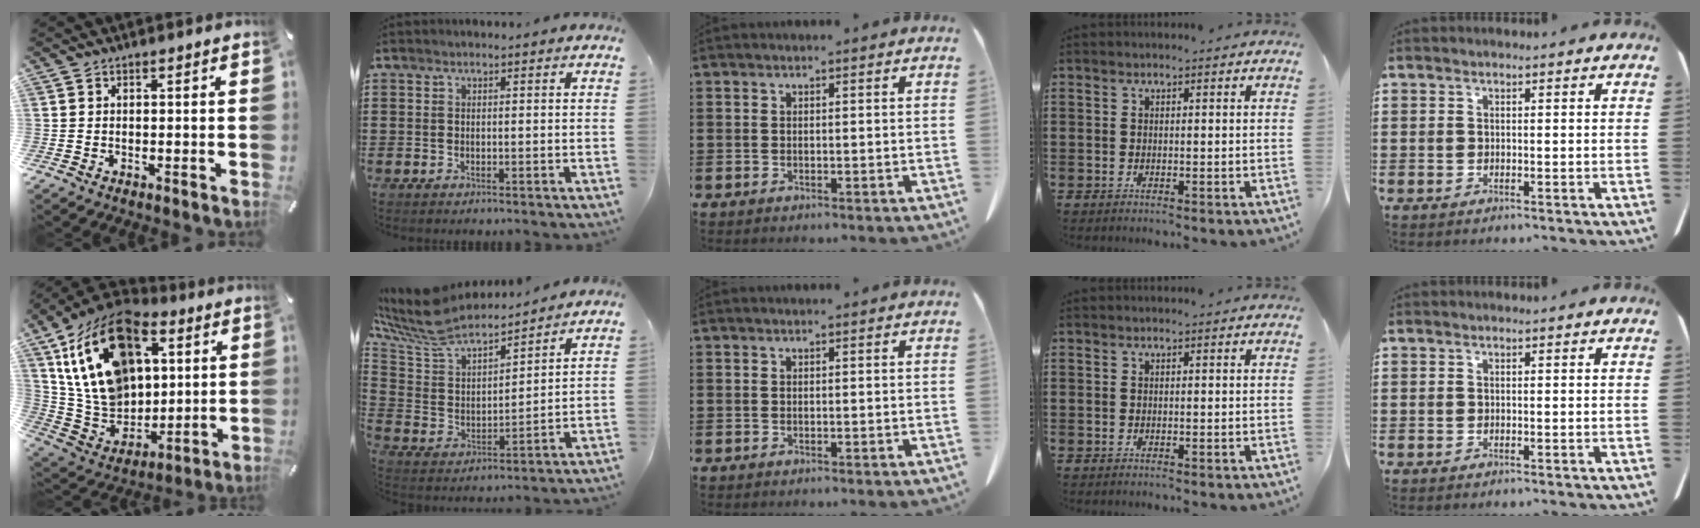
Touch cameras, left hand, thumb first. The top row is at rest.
{"thumb": {"total": 23.0, "force": [8.7, 16.6, 13.5], "torque": [-0.276, -0.037, 0.158]}, "index": {"total": 8.4, "force": [7.6, 2.3, 2.6], "torque": [-0.097, -0.052, 0.130]}}